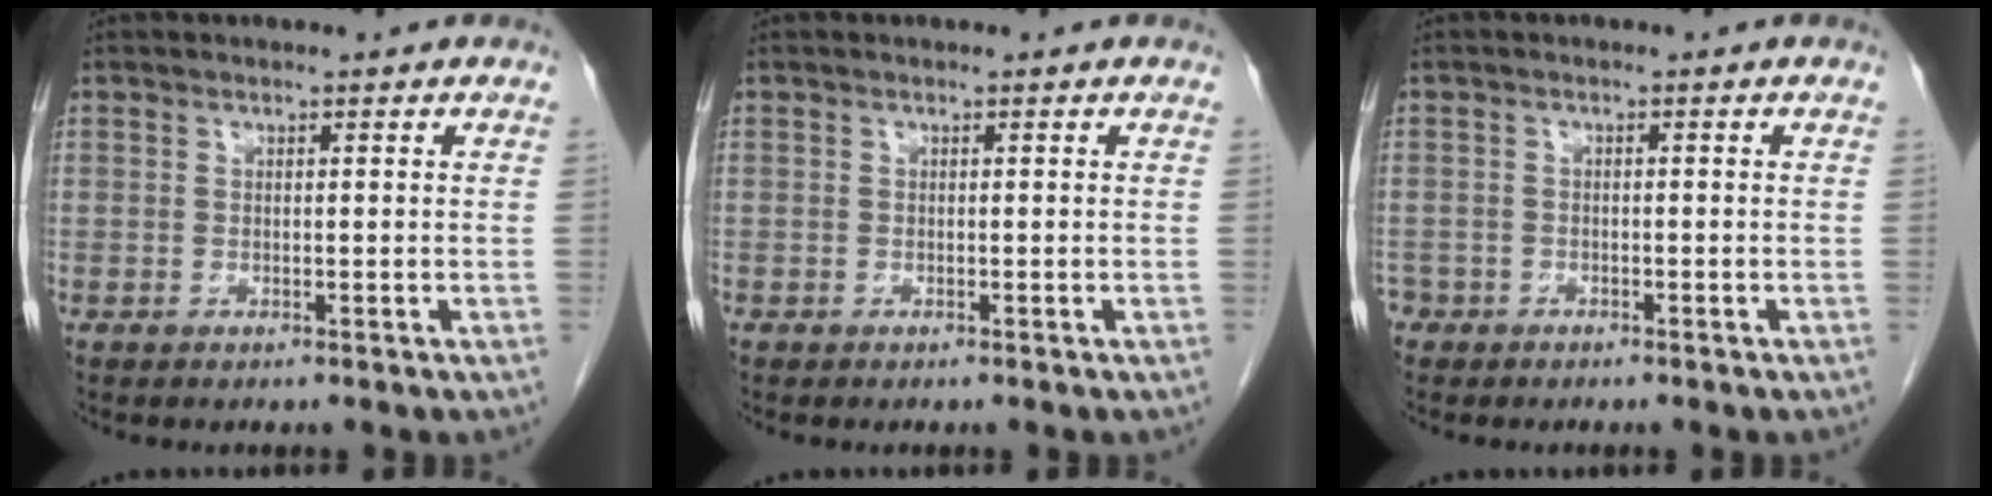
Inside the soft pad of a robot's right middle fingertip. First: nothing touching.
{"total": 0.0}
{"total": 2.8, "force": [-2.1, 1.8, 0.2], "torque": [-0.012, 0.003, -0.041]}